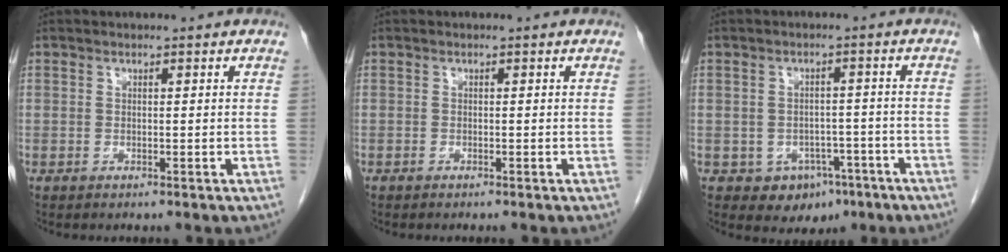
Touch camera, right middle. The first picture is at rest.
{"total": 0.0}
{"total": 6.1, "force": [-3.2, 4.7, 2.2], "torque": [-0.022, 0.009, -0.032]}